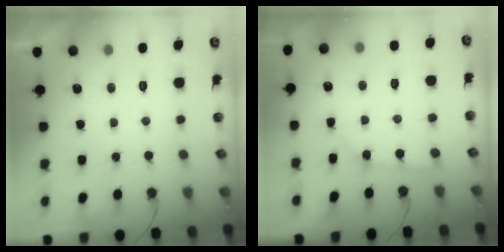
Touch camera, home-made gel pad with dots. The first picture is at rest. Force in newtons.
{"total": 3.9, "press": 3.9, "slide": 0.5}